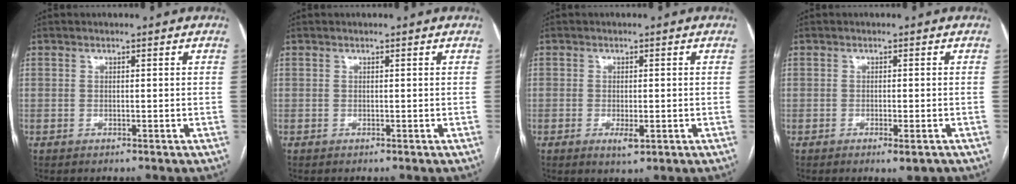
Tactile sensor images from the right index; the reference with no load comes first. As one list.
[{"total": 0.0}, {"total": 2.5, "force": [-0.9, 0.8, 2.2], "torque": [-0.035, -0.003, -0.009]}, {"total": 2.2, "force": [-1.2, 0.4, 1.7], "torque": [-0.020, -0.004, -0.015]}]